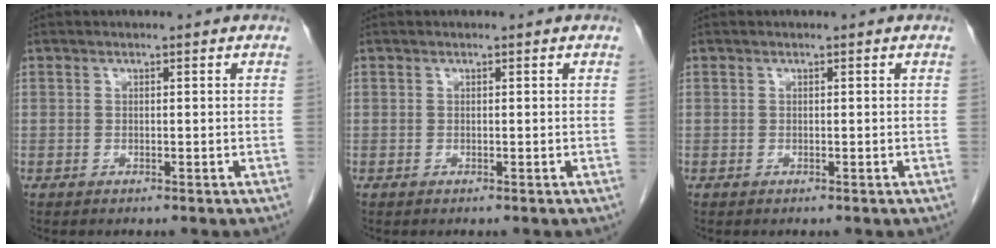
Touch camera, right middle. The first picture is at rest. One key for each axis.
{"total": 0.0}
{"total": 0.0}